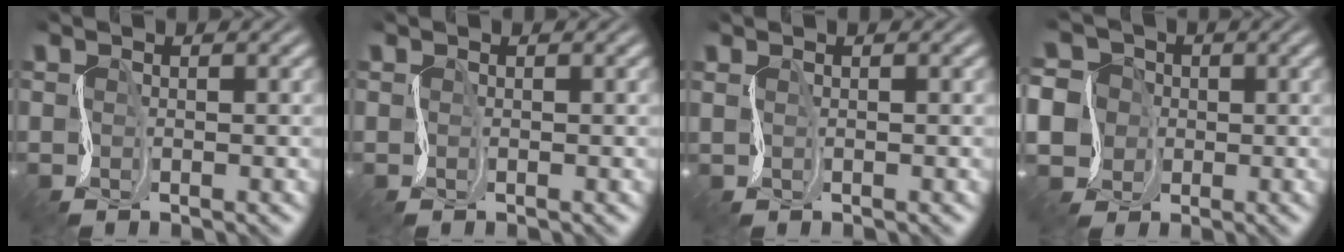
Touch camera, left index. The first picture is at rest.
{"total": 0.0}
{"total": 1.1, "force": [0.7, 0.3, 0.8], "torque": [-0.021, 0.003, 0.005]}
{"total": 9.7, "force": [-1.2, 9.1, 3.1], "torque": [-0.077, 0.013, -0.060]}